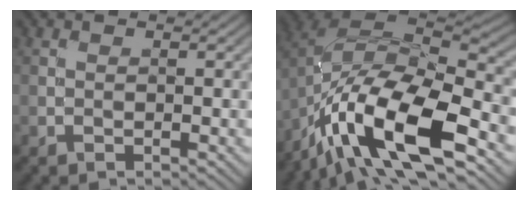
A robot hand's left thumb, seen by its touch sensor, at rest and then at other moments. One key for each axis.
{"total": 16.8, "fx": -8.9, "fy": 6.2, "fz": 12.8, "tx": -0.264, "ty": -0.012, "tz": -0.175}